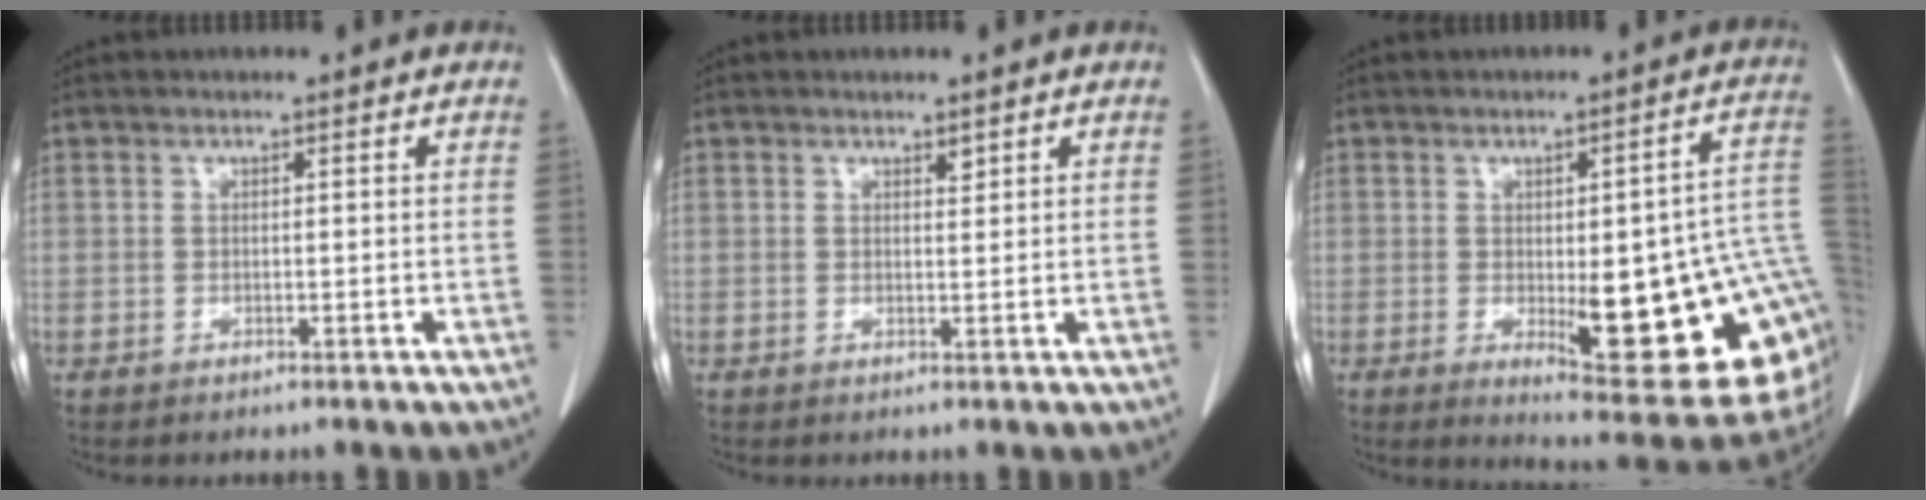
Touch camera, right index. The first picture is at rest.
{"total": 0.8, "force": [0.6, 0.2, 0.5], "torque": [-0.010, -0.006, 0.010]}
{"total": 21.5, "force": [-2.7, 5.2, 20.7], "torque": [-0.188, 0.004, -0.013]}